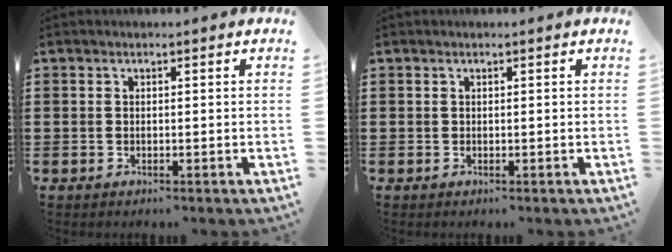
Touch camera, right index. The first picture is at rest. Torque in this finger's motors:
{"motor_torque": [0.33, 1.04, 0.02, 0.01]}